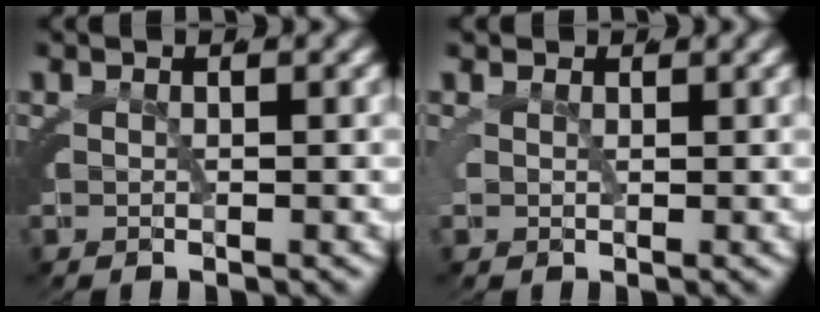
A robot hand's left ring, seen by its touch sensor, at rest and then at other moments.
{"total": 1.1, "force": [0.7, 0.8, 0.3], "torque": [-0.013, 0.000, 0.016]}